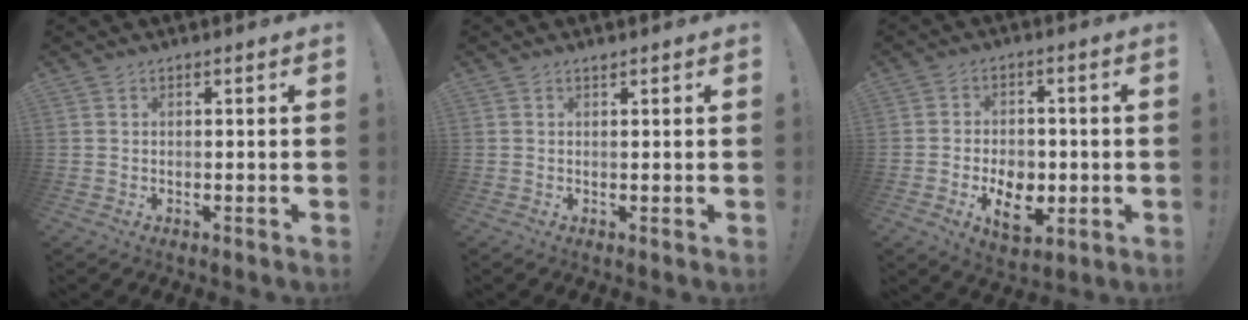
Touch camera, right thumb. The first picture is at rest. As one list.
[{"total": 0.9, "force": [0.8, 0.0, 0.5], "torque": [-0.010, 0.000, 0.015]}, {"total": 10.1, "force": [-3.5, 7.0, 6.4], "torque": [-0.090, 0.016, -0.058]}]